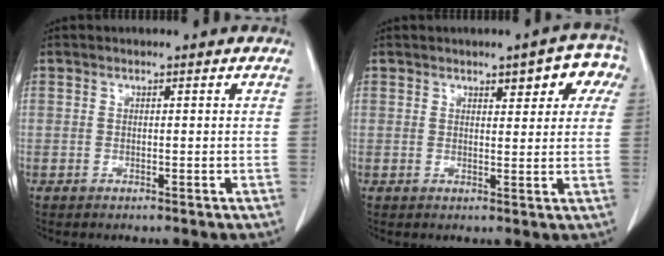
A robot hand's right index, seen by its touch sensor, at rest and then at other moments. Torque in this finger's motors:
{"motor_torque": [0.33, 0.31, 0.11, 0.01]}